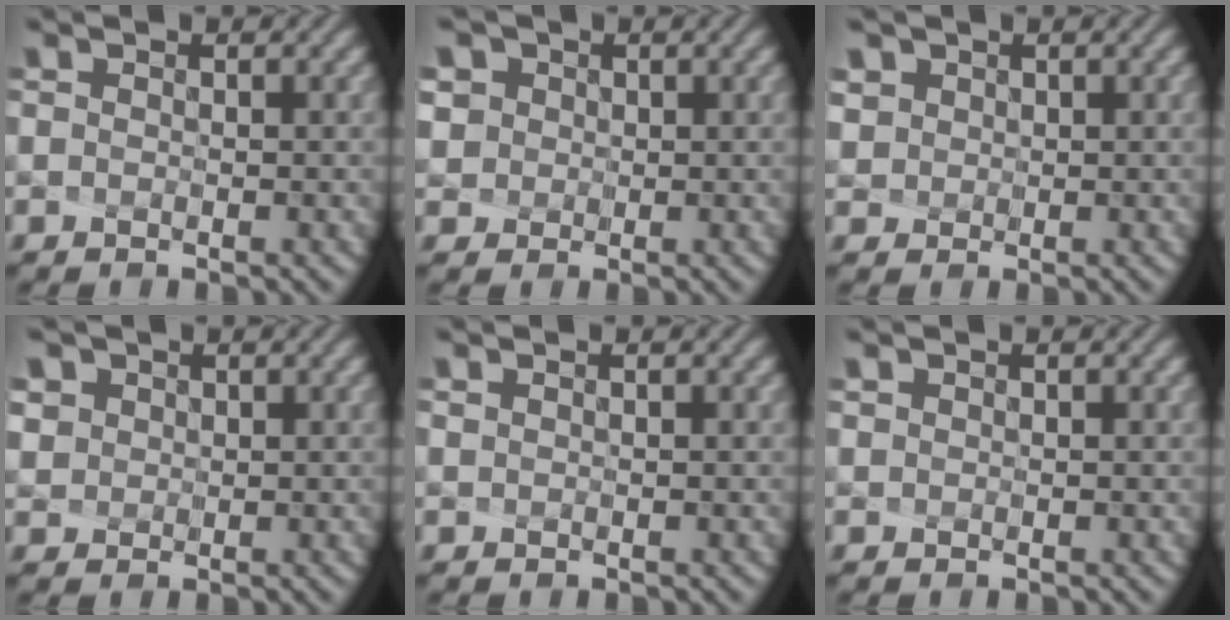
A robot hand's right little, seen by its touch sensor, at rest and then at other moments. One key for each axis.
{"total": 4.3, "fx": 2.1, "fy": 3.6, "fz": 1.3, "tx": -0.037, "ty": 0.011, "tz": 0.034}
{"total": 2.4, "fx": 1.3, "fy": 1.9, "fz": 0.4, "tx": -0.025, "ty": -0.001, "tz": 0.036}
{"total": 3.0, "fx": 1.7, "fy": 2.4, "fz": 0.7, "tx": -0.031, "ty": 0.000, "tz": 0.039}
{"total": 0.6, "fx": 0.5, "fy": 0.2, "fz": 0.2, "tx": -0.010, "ty": 0.005, "tz": 0.009}
{"total": 0.7, "fx": 0.6, "fy": 0.4, "fz": 0.1, "tx": -0.007, "ty": 0.001, "tz": 0.016}